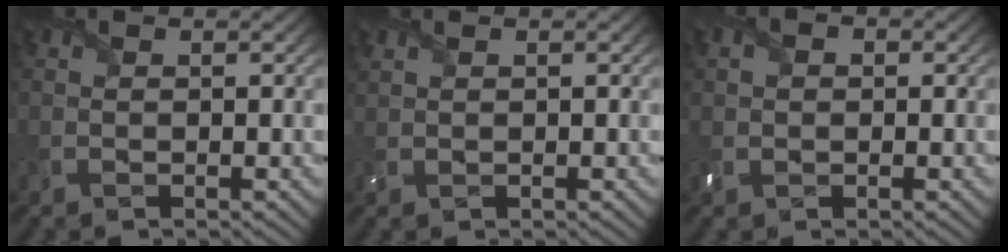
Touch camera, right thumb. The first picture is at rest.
{"total": 0.9, "force": [0.7, 0.3, 0.5], "torque": [-0.016, 0.004, 0.020]}
{"total": 2.1, "force": [0.0, 1.7, 1.2], "torque": [-0.029, 0.000, -0.001]}